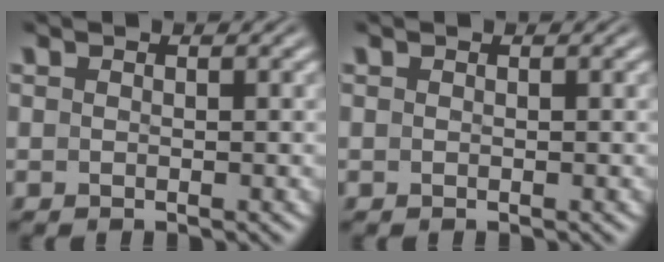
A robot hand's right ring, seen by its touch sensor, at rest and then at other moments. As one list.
[{"total": 0.0}]